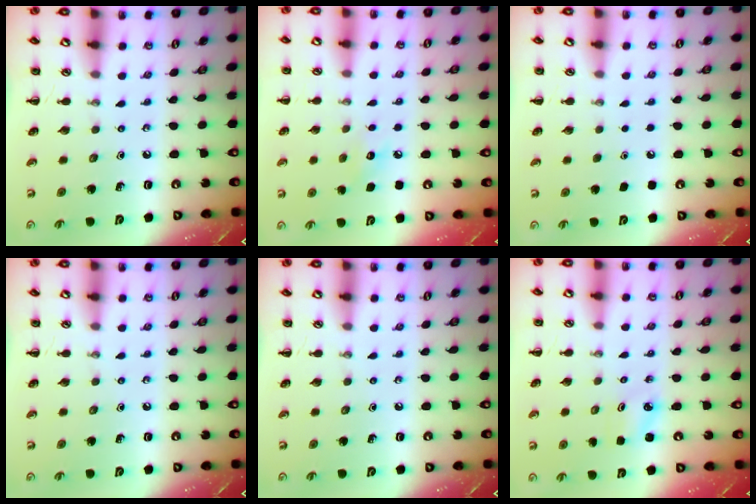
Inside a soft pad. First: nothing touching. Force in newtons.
{"total": 6.4, "press": 6.1, "slide": 1.7}
{"total": 1.6, "press": 1.6, "slide": 0.1}
{"total": 0.0}
{"total": 0.0}
{"total": 1.7, "press": 1.7, "slide": 0.2}